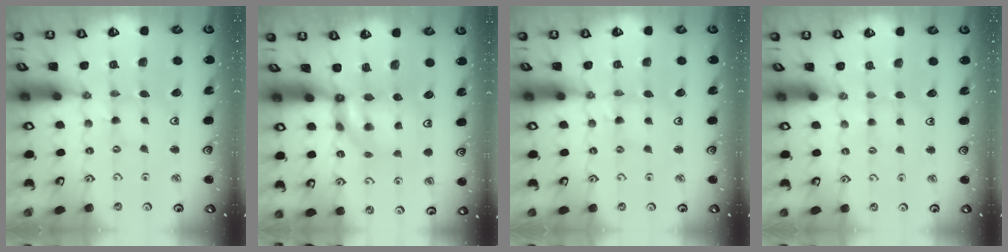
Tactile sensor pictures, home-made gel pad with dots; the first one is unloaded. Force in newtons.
{"total": 6.0, "press": 6.0, "slide": 0.3}
{"total": 2.4, "press": 2.4, "slide": 0.3}
{"total": 1.8, "press": 1.7, "slide": 0.3}